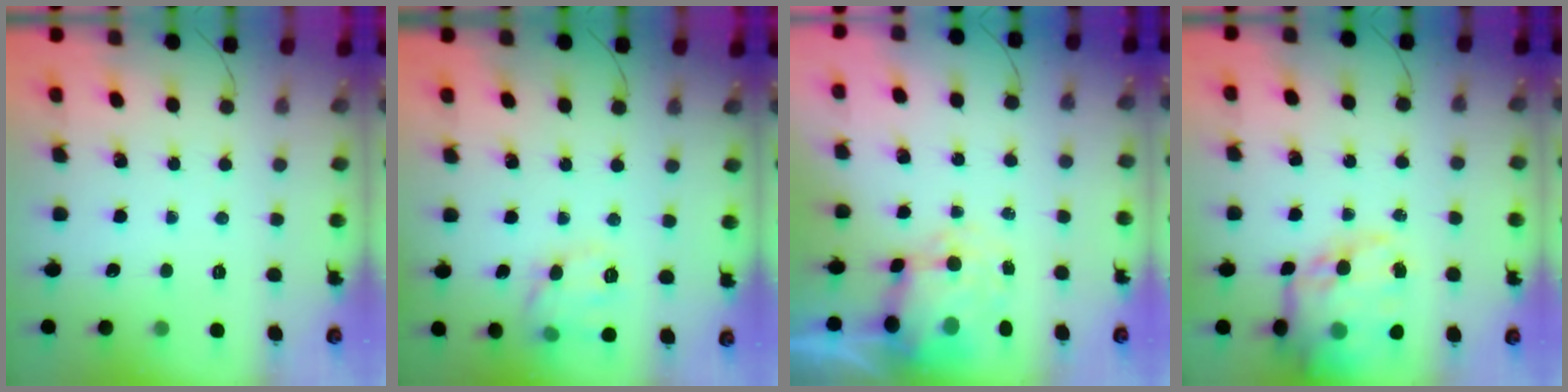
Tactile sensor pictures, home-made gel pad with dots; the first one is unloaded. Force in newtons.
{"total": 11.5, "press": 11.4, "slide": 0.7}
{"total": 8.9, "press": 8.7, "slide": 1.6}
{"total": 21.1, "press": 20.5, "slide": 4.9}